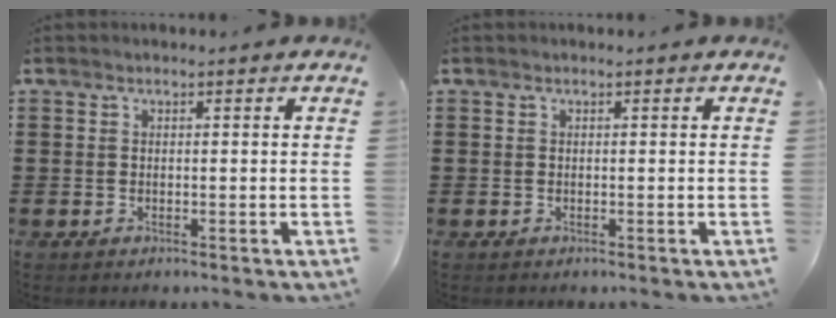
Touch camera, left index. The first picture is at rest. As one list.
[{"total": 0.0}]